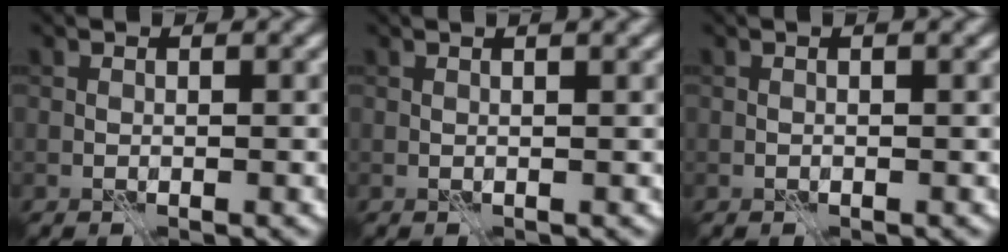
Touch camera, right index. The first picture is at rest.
{"total": 2.6, "force": [1.2, 1.0, 2.1], "torque": [-0.013, 0.005, -0.007]}
{"total": 0.9, "force": [0.3, 0.1, 0.9], "torque": [-0.018, 0.000, 0.000]}